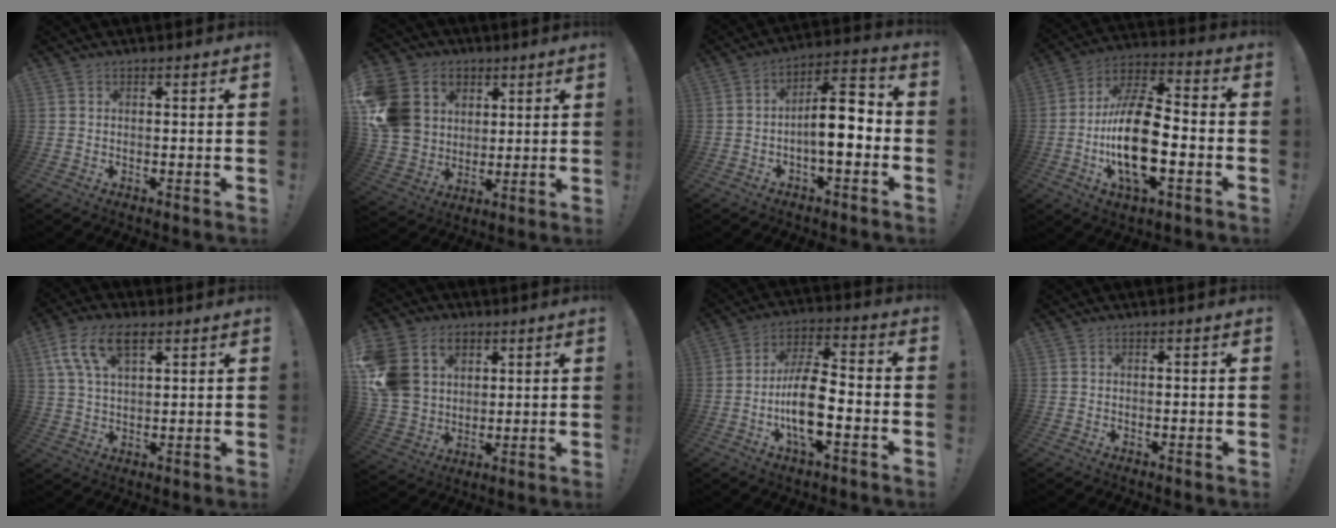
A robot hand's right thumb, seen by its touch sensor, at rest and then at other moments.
{"total": 16.1, "force": [4.2, 14.0, 6.8], "torque": [-0.126, -0.008, 0.098]}
{"total": 11.7, "force": [-2.5, 4.3, 10.6], "torque": [-0.163, 0.013, -0.046]}
{"total": 20.6, "force": [-4.7, 9.4, 17.7], "torque": [-0.345, 0.014, -0.082]}
{"total": 11.6, "force": [5.6, 5.9, 8.3], "torque": [-0.157, -0.005, 0.106]}
{"total": 16.4, "force": [5.7, 13.1, 8.0], "torque": [-0.148, -0.018, 0.117]}
{"total": 14.5, "force": [-4.3, 6.0, 12.5], "torque": [-0.235, 0.010, -0.077]}
{"total": 0.0}